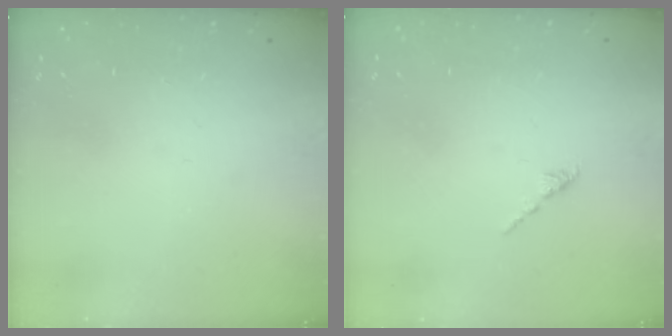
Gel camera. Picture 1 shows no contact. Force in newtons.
{"total": 1.6, "press": 1.5, "slide": 0.6}